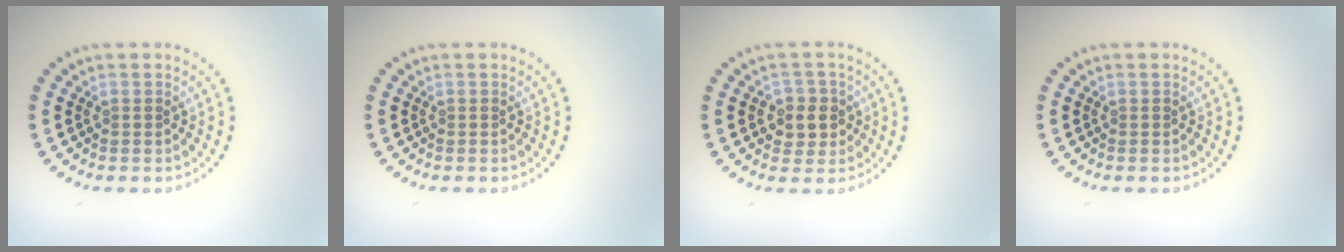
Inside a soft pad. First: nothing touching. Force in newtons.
{"total": 0.0}
{"total": 2.8, "press": 2.7, "slide": 0.8}
{"total": 0.0}